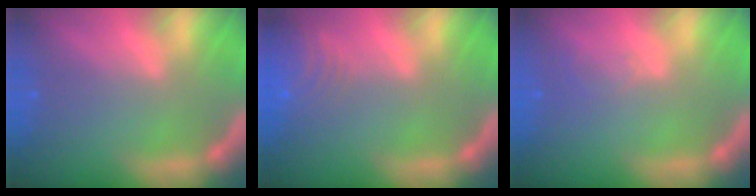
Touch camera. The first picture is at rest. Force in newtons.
{"total": 6.5}
{"total": 1.0}